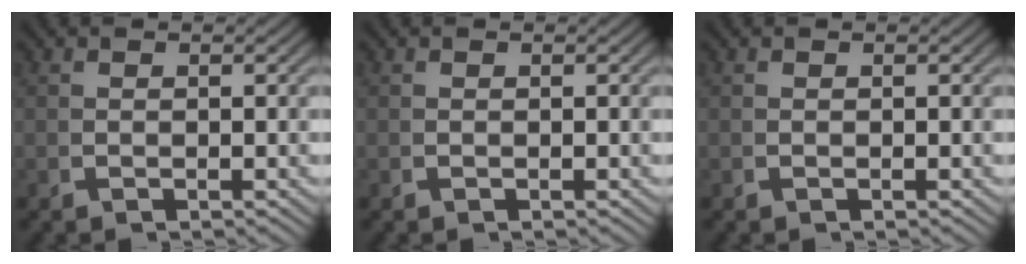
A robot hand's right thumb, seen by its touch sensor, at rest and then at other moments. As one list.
[{"total": 0.0}, {"total": 0.0}]